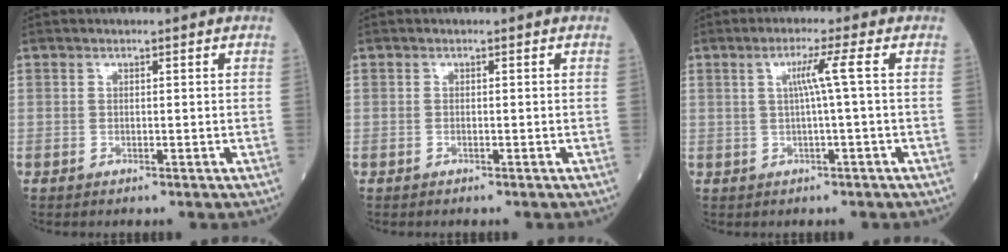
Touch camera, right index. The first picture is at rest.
{"total": 0.0}
{"total": 3.7, "force": [0.5, -1.2, 3.5], "torque": [-0.066, 0.006, 0.009]}